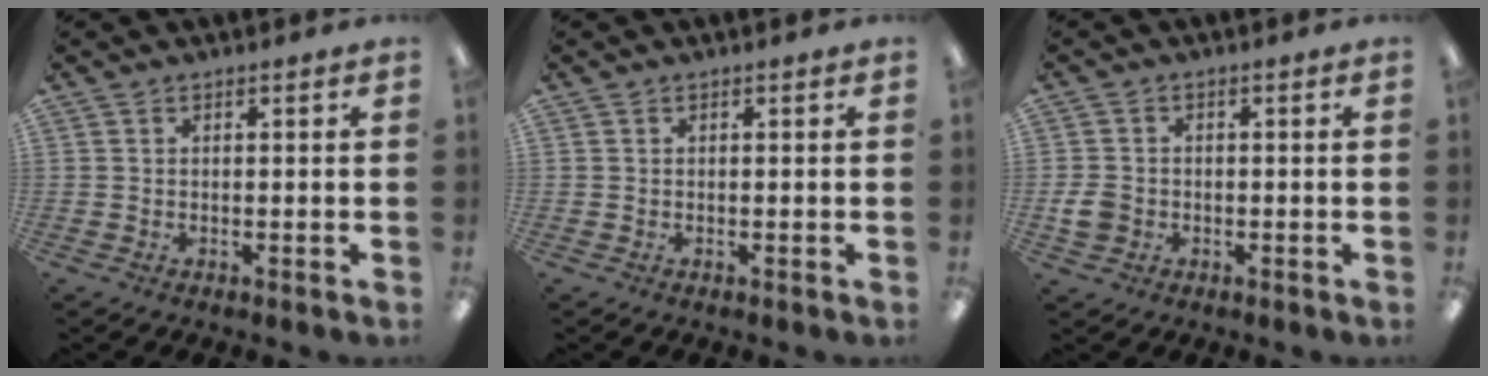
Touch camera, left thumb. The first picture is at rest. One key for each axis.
{"total": 0.0}
{"total": 4.1, "fx": -0.9, "fy": 3.4, "fz": 1.9, "tx": -0.043, "ty": 0.003, "tz": -0.017}